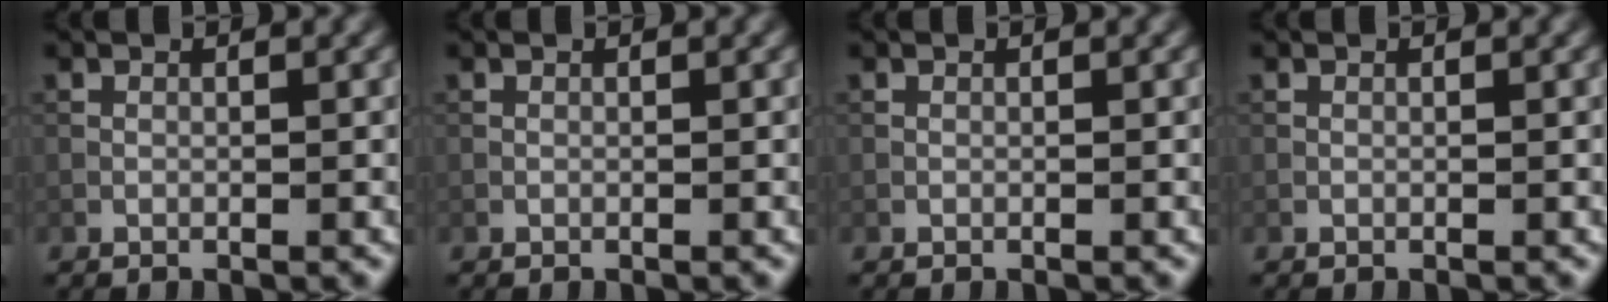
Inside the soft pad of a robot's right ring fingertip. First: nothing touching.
{"total": 0.0}
{"total": 0.0}
{"total": 0.0}